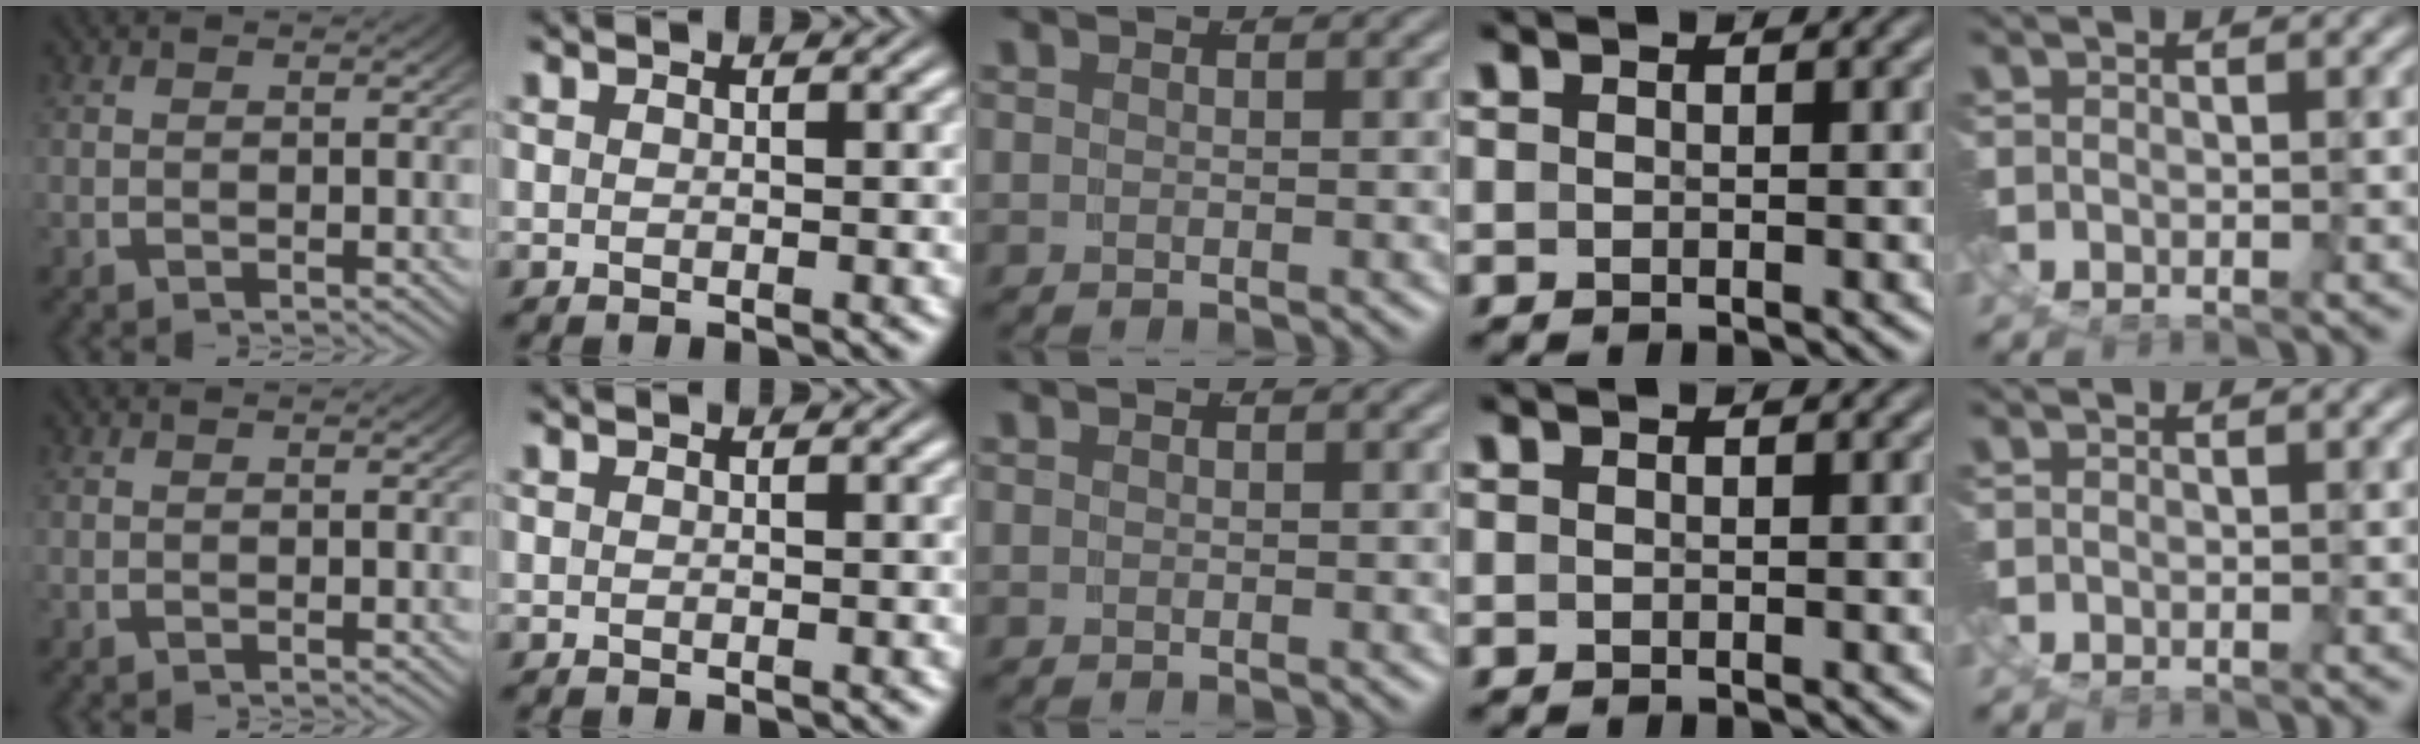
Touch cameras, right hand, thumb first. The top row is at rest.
{}